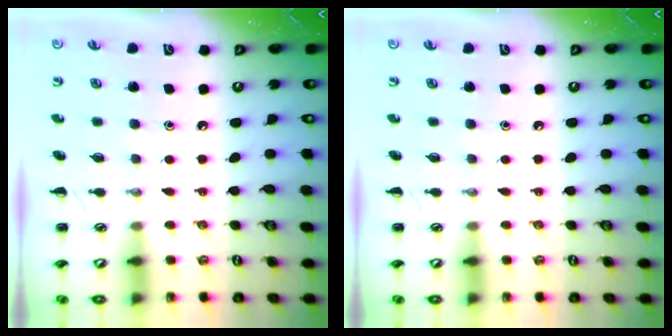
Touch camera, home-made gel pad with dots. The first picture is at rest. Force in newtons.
{"total": 0.0}